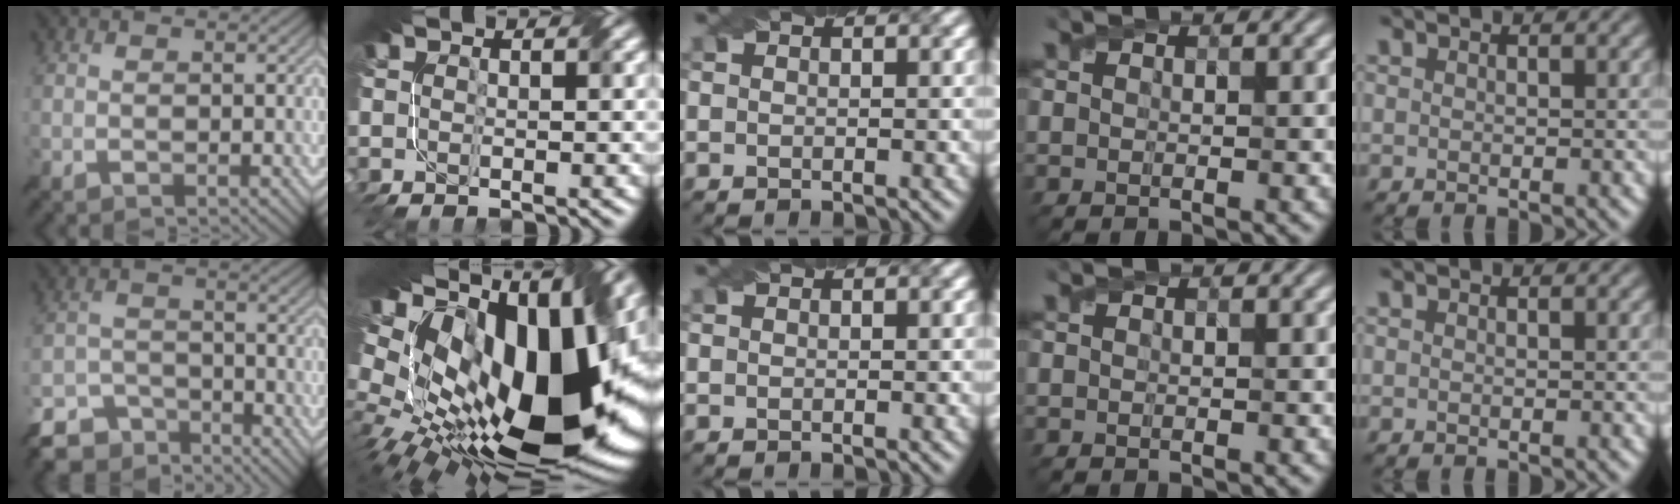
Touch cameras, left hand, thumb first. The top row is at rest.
{"thumb": {"total": 8.2, "force": [-6.8, 3.7, 2.8], "torque": [-0.058, -0.014, -0.123]}, "index": {"total": 21.0, "force": [3.2, 10.6, 17.8], "torque": [-0.333, -0.025, 0.060]}}